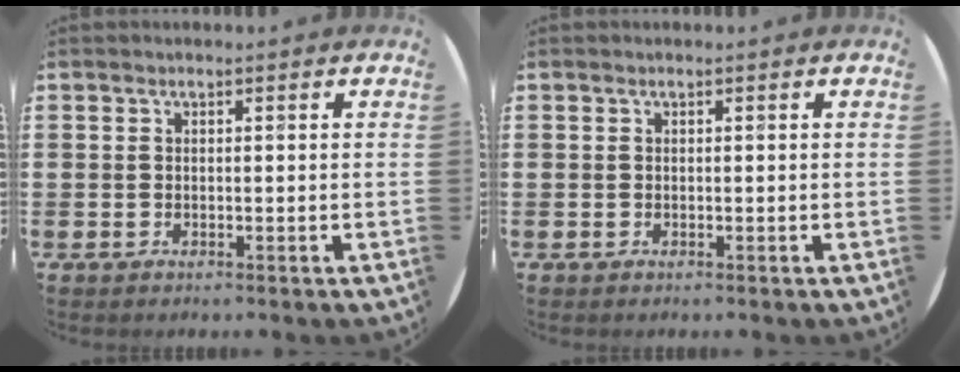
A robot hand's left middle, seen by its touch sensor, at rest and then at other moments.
{"total": 0.0}